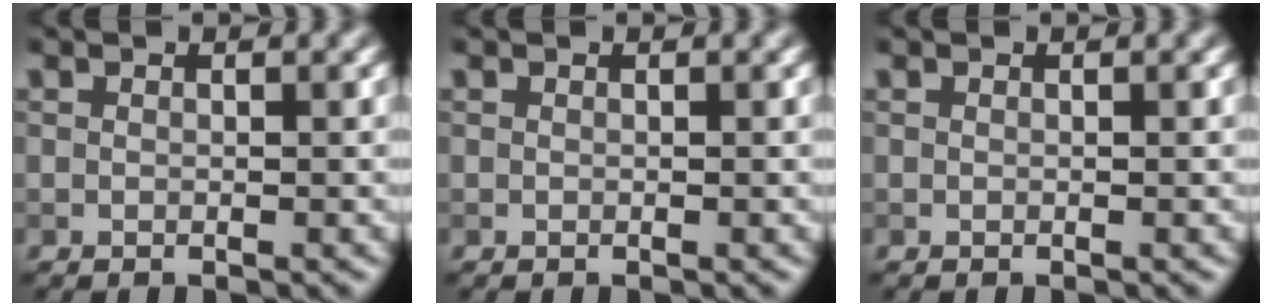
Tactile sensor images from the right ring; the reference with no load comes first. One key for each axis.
{"total": 0.0}
{"total": 0.0}